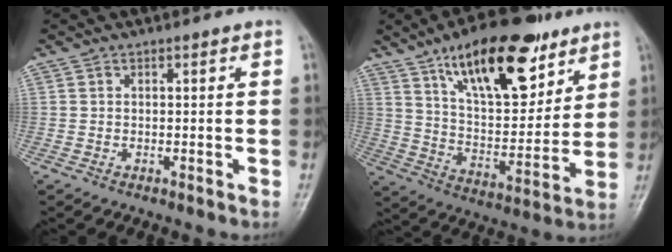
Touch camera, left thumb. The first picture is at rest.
{"total": 22.1, "force": [12.7, 9.5, 15.3], "torque": [-0.201, -0.051, 0.217]}